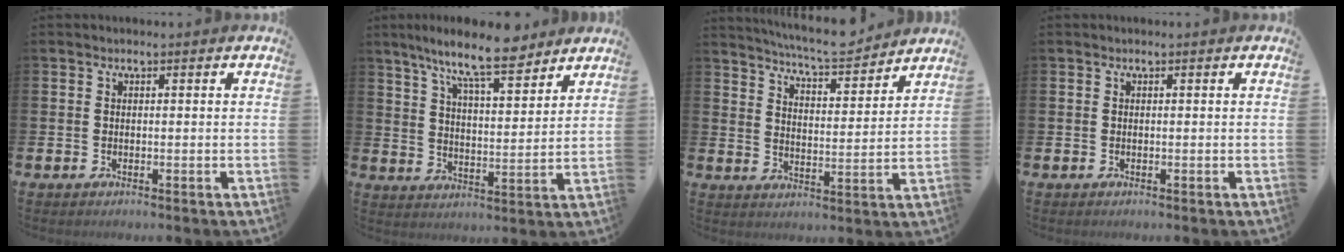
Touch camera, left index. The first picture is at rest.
{"total": 10.4, "force": [9.0, 1.9, 4.9], "torque": [-0.103, -0.042, 0.157]}
{"total": 7.0, "force": [6.9, 0.3, 1.4], "torque": [-0.040, -0.049, 0.121]}
{"total": 0.0}